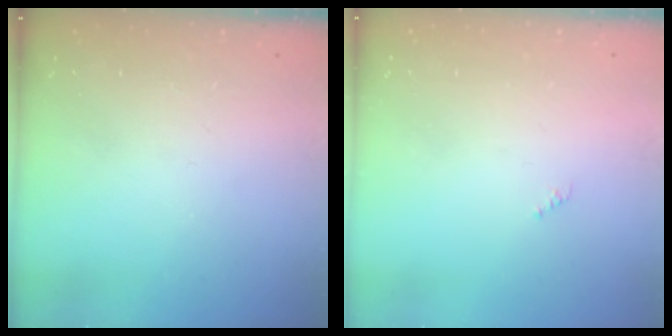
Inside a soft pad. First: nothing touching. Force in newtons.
{"total": 0.0}